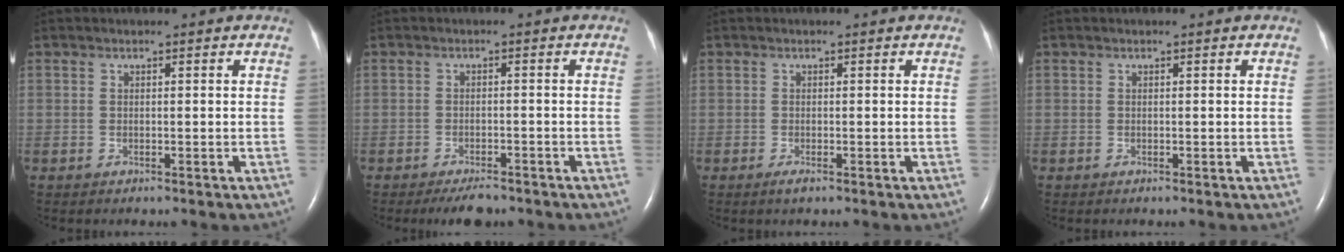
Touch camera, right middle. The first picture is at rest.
{"total": 3.5, "force": [-2.9, 1.0, 1.7], "torque": [-0.032, -0.004, -0.044]}
{"total": 1.0, "force": [-0.6, 0.1, 0.7], "torque": [-0.019, -0.004, -0.011]}
{"total": 0.0}